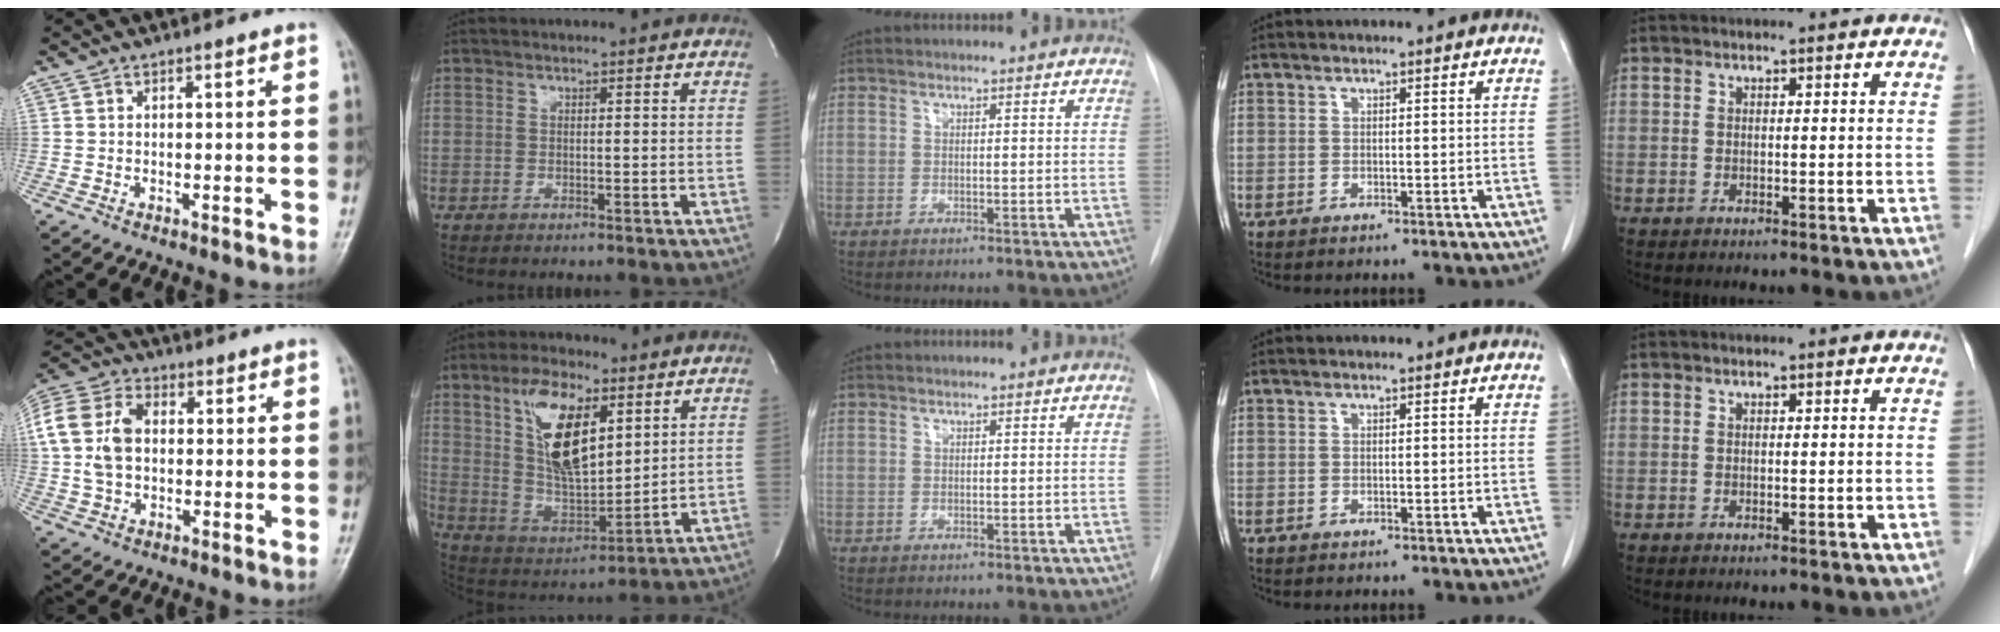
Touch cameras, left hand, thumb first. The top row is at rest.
{"thumb": {"total": 13.9, "force": [1.2, 9.9, 9.7], "torque": [-0.206, 0.023, 0.019]}, "index": {"total": 14.5, "force": [6.0, 5.5, 12.0], "torque": [-0.233, 0.000, 0.114]}}